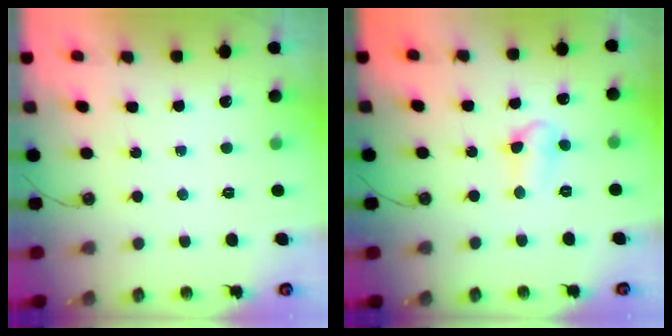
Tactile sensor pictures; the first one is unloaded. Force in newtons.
{"total": 6.0, "press": 4.8, "slide": 3.6}